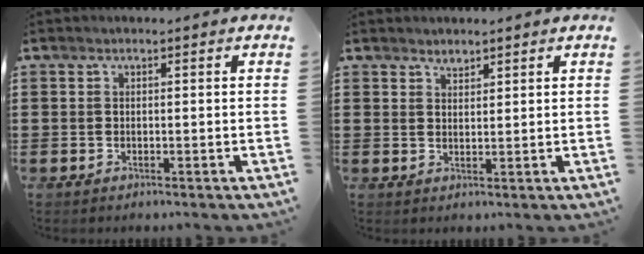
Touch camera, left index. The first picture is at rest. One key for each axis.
{"total": 1.4, "fx": 1.4, "fy": 0.4, "fz": 0.0, "tx": -0.001, "ty": 0.001, "tz": 0.027}